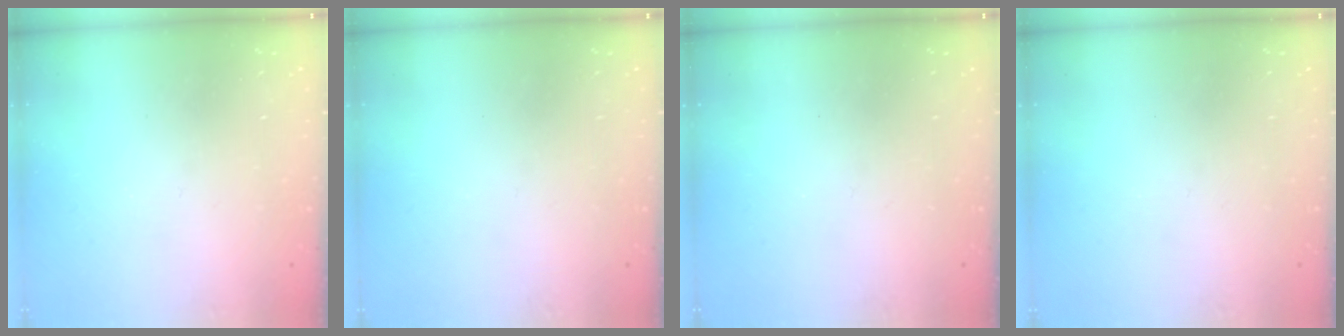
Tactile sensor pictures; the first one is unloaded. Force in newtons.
{"total": 0.0}
{"total": 0.0}
{"total": 0.0}